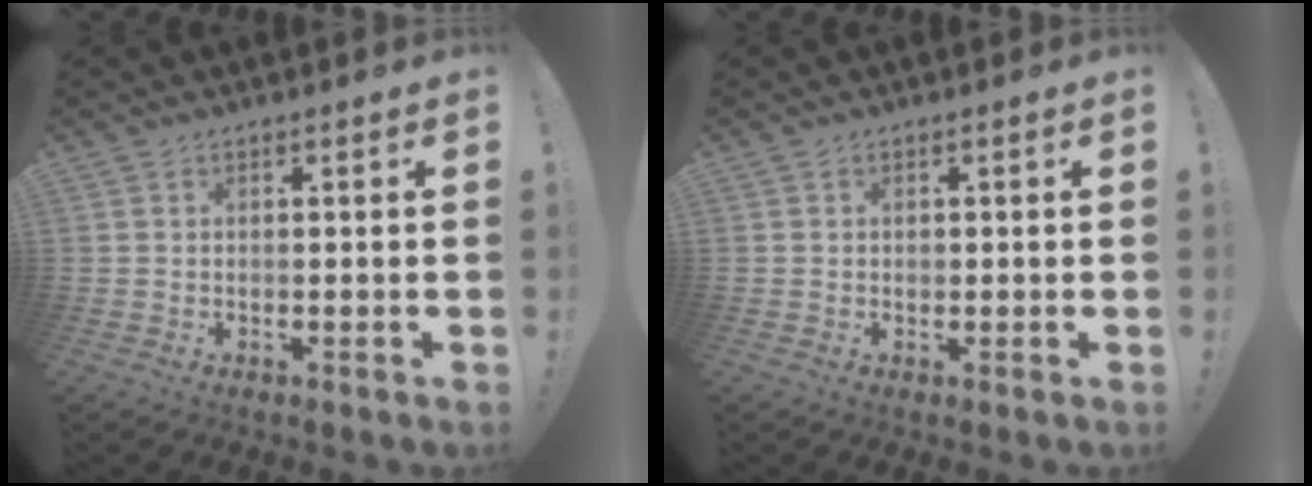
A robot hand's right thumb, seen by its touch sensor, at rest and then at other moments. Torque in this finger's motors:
{"motor_torque": [-0.03, 0.09, 0.17, -0.09, -0.07]}